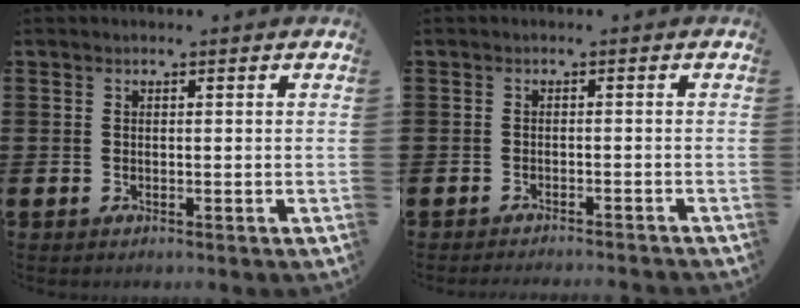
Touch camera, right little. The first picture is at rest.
{"total": 1.1, "force": [-1.1, -0.2, 0.0], "torque": [0.001, 0.002, -0.022]}